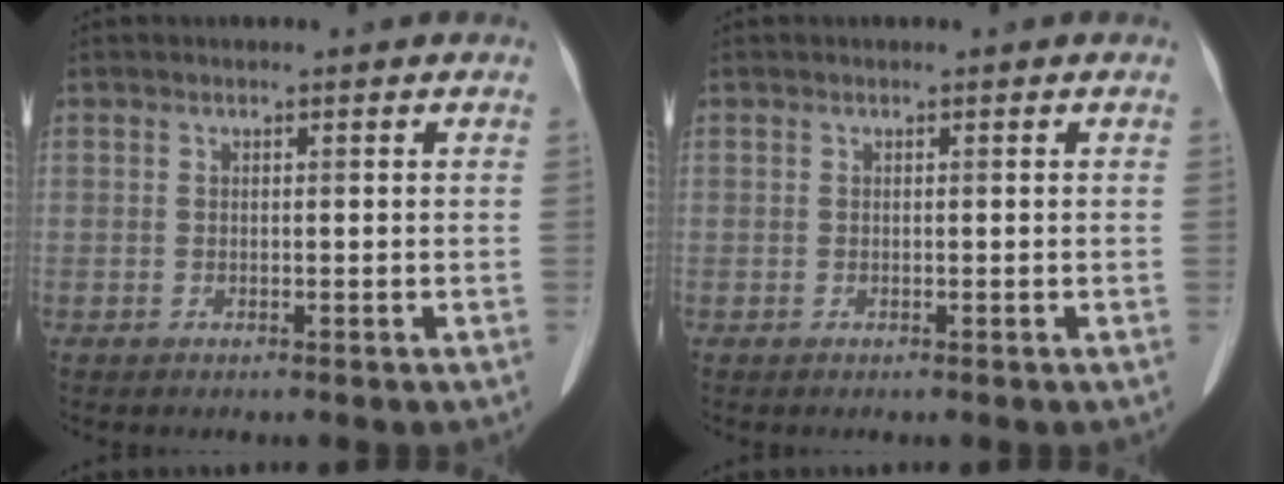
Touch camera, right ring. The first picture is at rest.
{"total": 0.0}